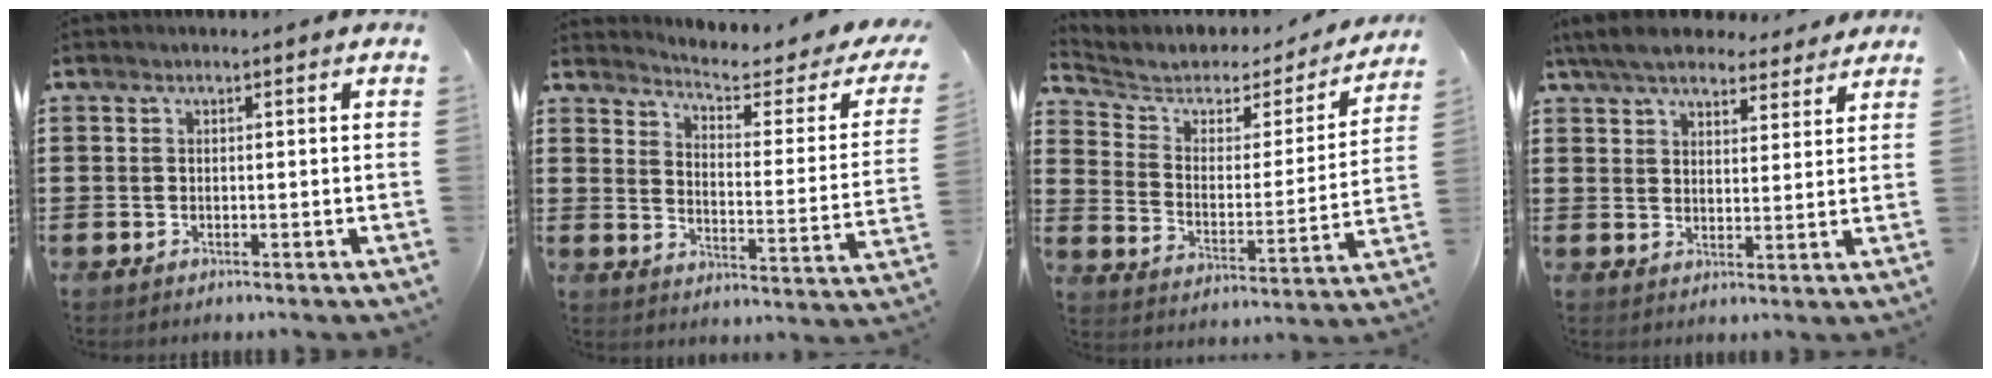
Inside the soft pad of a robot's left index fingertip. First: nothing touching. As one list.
[{"total": 4.0, "force": [3.4, 0.2, 2.1], "torque": [-0.061, -0.027, 0.049]}, {"total": 4.5, "force": [3.3, 2.7, 1.3], "torque": [-0.054, -0.017, 0.051]}, {"total": 6.7, "force": [6.0, 1.6, 2.3], "torque": [-0.068, -0.015, 0.111]}]